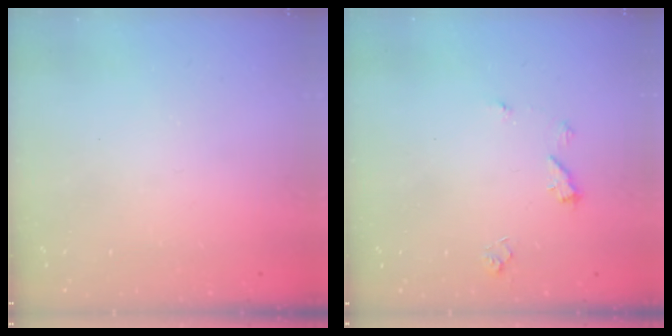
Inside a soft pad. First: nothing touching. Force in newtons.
{"total": 7.0, "press": 7.0, "slide": 0.7}